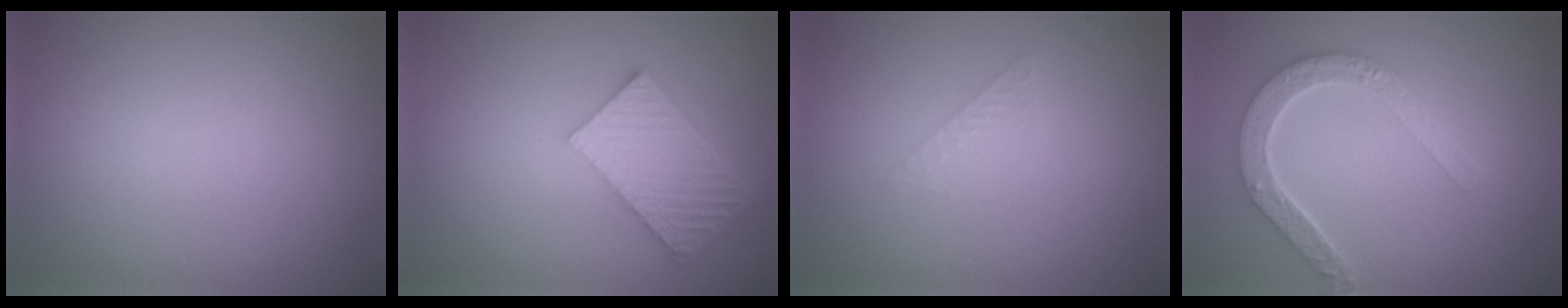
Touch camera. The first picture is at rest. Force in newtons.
{"total": 5.8, "press": 4.5, "slide": 3.6}
{"total": 1.0, "press": 1.0, "slide": 0.0}
{"total": 4.7, "press": 3.7, "slide": 2.8}